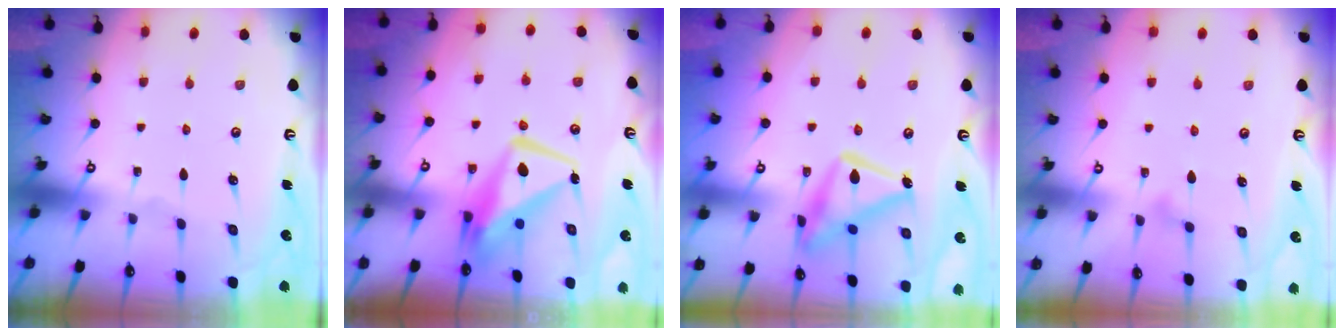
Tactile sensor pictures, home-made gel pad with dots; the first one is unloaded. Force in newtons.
{"total": 9.2, "press": 9.1, "slide": 1.4}
{"total": 18.1, "press": 18.1, "slide": 1.2}
{"total": 7.3, "press": 7.2, "slide": 0.7}